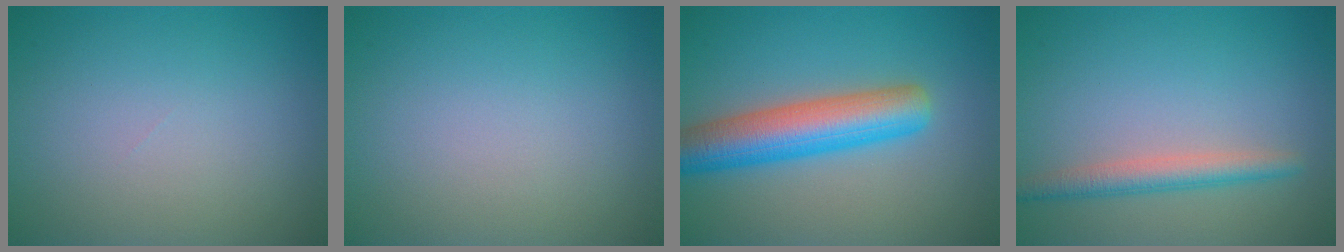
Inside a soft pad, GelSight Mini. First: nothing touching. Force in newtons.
{"total": 0.0}
{"total": 6.9, "press": 6.9, "slide": 0.4}
{"total": 2.7, "press": 2.7, "slide": 0.2}